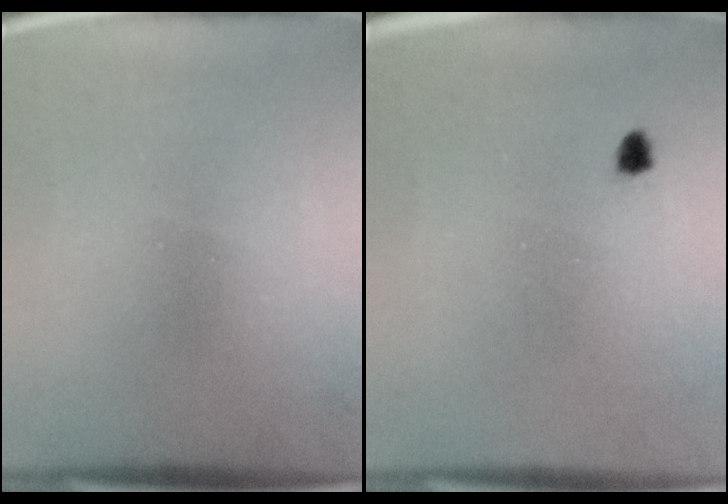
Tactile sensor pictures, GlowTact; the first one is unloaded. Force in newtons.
{"total": 1.0}